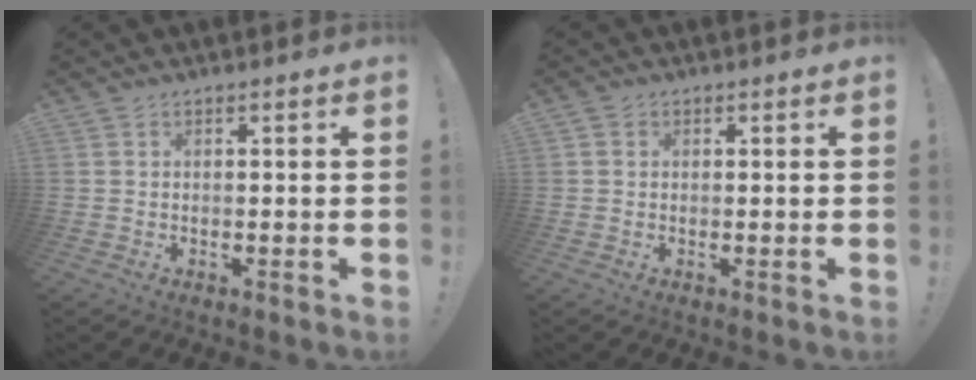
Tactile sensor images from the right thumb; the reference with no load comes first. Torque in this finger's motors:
{"motor_torque": [-0.03, -0.04, -0.37, 0.10, -0.02]}